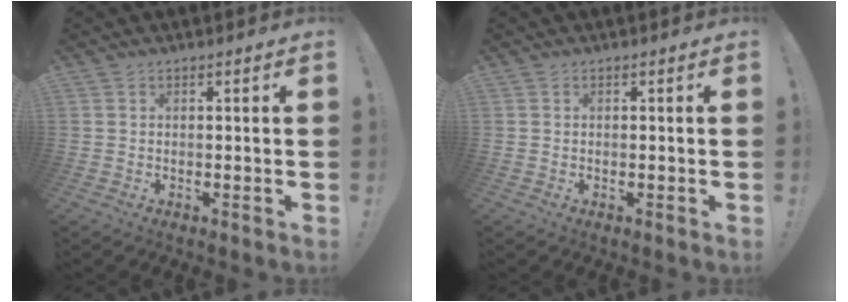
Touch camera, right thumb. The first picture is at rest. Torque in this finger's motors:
{"motor_torque": [0.10, -0.05, -0.21, 0.12, 0.00]}